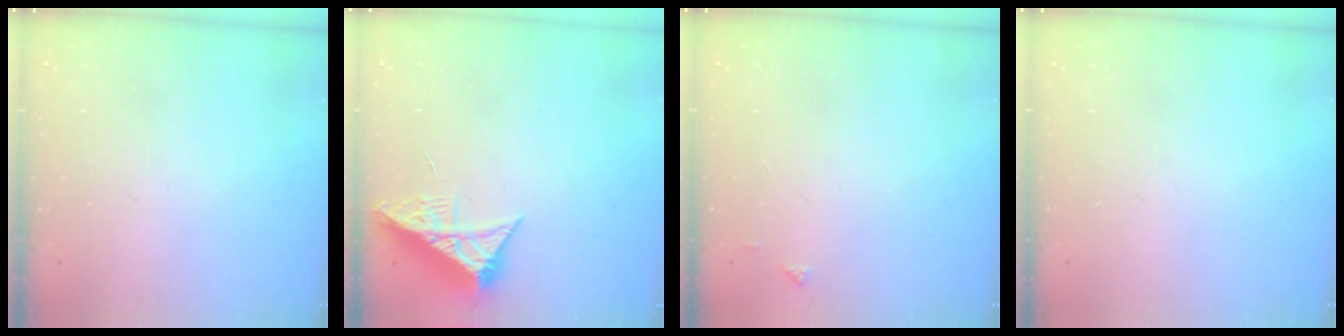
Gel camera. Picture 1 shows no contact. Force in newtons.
{"total": 8.4, "press": 8.4, "slide": 0.5}
{"total": 3.8, "press": 3.7, "slide": 0.6}
{"total": 0.0}